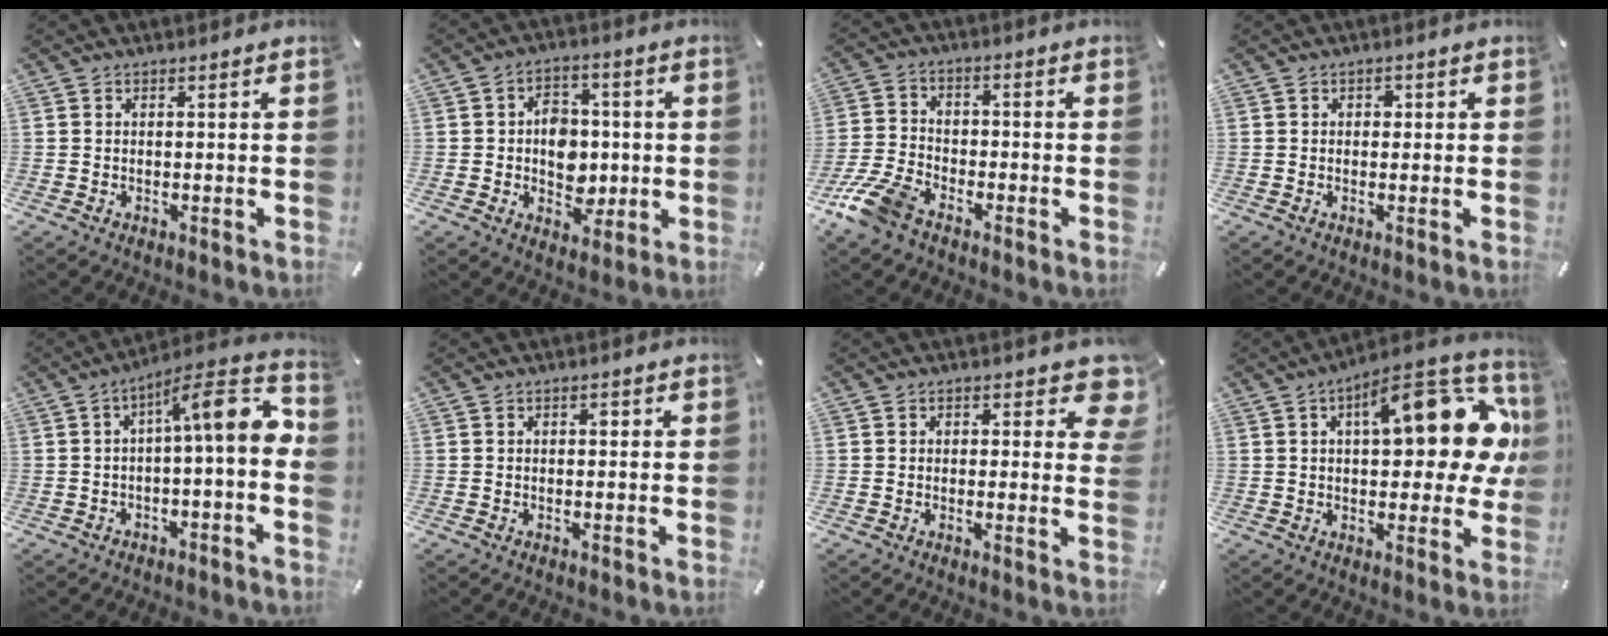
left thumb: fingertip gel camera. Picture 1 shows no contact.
{"total": 8.4, "force": [-0.7, 7.0, 4.7], "torque": [-0.059, 0.012, -0.008]}
{"total": 9.7, "force": [-6.7, 5.1, 4.9], "torque": [-0.114, 0.025, -0.129]}
{"total": 1.2, "force": [0.1, 1.1, 0.5], "torque": [-0.004, 0.003, -0.002]}
{"total": 11.1, "force": [1.5, 2.4, 10.7], "torque": [-0.173, -0.008, 0.020]}
{"total": 1.3, "force": [0.3, 0.8, 0.9], "torque": [-0.012, 0.003, 0.001]}
{"total": 5.5, "force": [2.7, 3.1, 3.7], "torque": [-0.022, -0.016, 0.040]}
{"total": 19.2, "force": [5.5, 8.7, 16.2], "torque": [-0.209, -0.028, 0.084]}